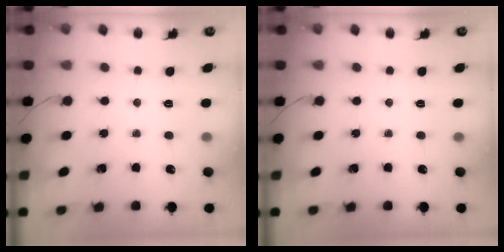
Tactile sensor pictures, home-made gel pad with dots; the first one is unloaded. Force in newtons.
{"total": 0.0}